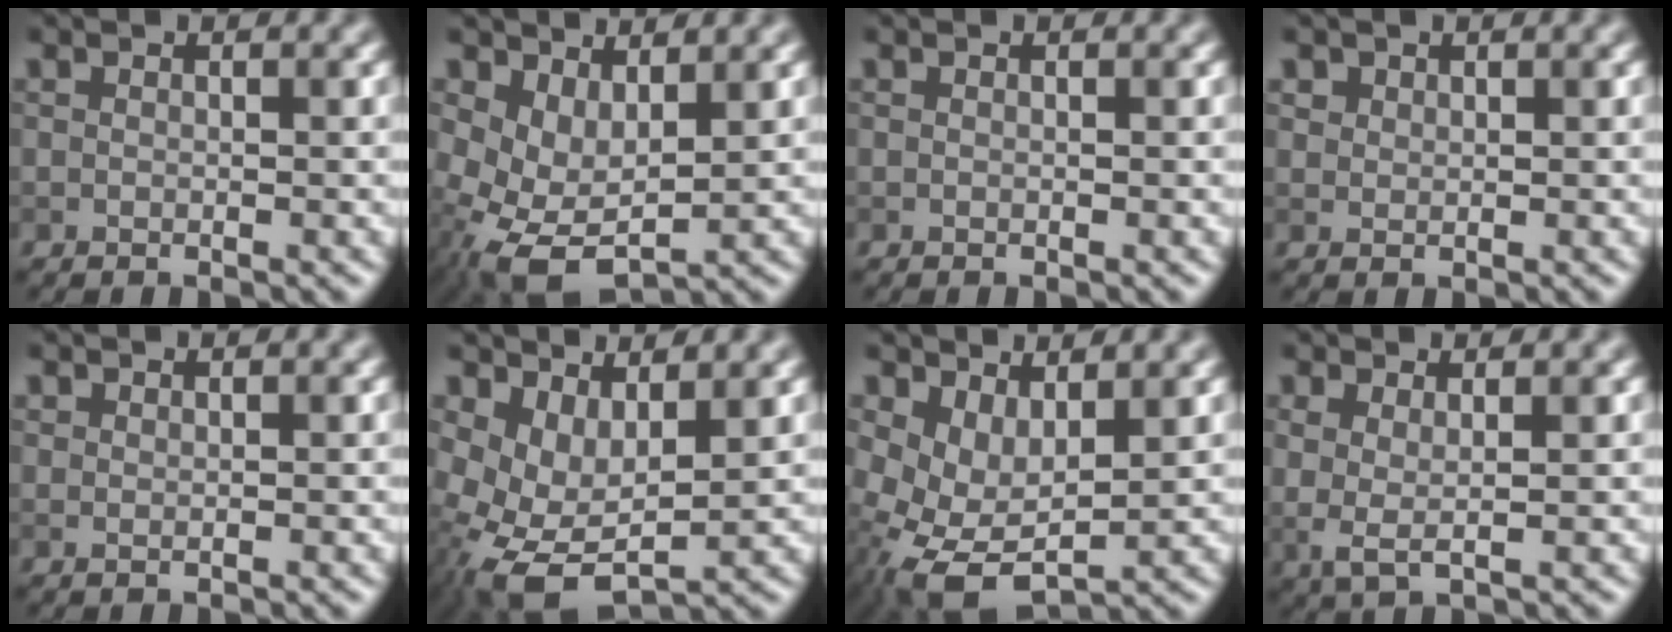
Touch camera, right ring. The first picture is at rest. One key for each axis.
{"total": 5.8, "fx": -0.2, "fy": 3.6, "fz": 4.6, "tx": -0.111, "ty": -0.012, "tz": 0.004}
{"total": 0.0}
{"total": 1.0, "fx": 0.7, "fy": 0.7, "fz": 0.2, "tx": -0.001, "ty": -0.002, "tz": 0.015}
{"total": 0.5, "fx": 0.5, "fy": 0.1, "fz": 0.1, "tx": -0.001, "ty": -0.001, "tz": 0.011}
{"total": 7.2, "fx": -0.3, "fy": 4.5, "fz": 5.6, "tx": -0.129, "ty": -0.018, "tz": 0.003}
{"total": 6.4, "fx": -0.3, "fy": 4.0, "fz": 5.0, "tx": -0.118, "ty": -0.013, "tz": 0.002}
{"total": 2.1, "fx": 0.7, "fy": 0.6, "fz": 1.9, "tx": -0.037, "ty": -0.005, "tz": 0.014}